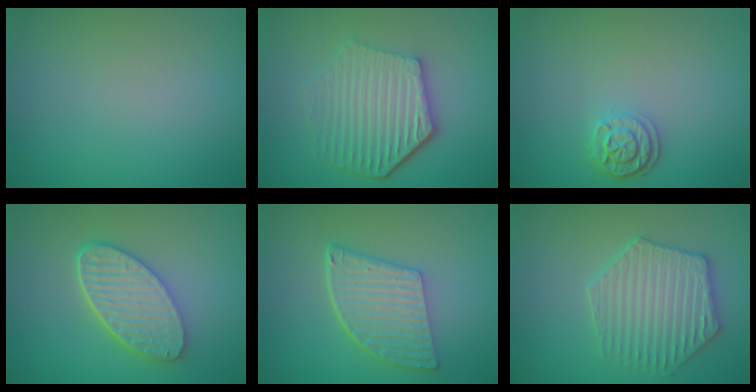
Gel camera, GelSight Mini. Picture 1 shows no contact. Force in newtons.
{"total": 5.8, "press": 4.4, "slide": 3.7}
{"total": 2.2, "press": 1.9, "slide": 1.1}
{"total": 5.5, "press": 4.4, "slide": 3.3}
{"total": 5.8, "press": 4.2, "slide": 3.9}
{"total": 4.3, "press": 4.0, "slide": 1.6}